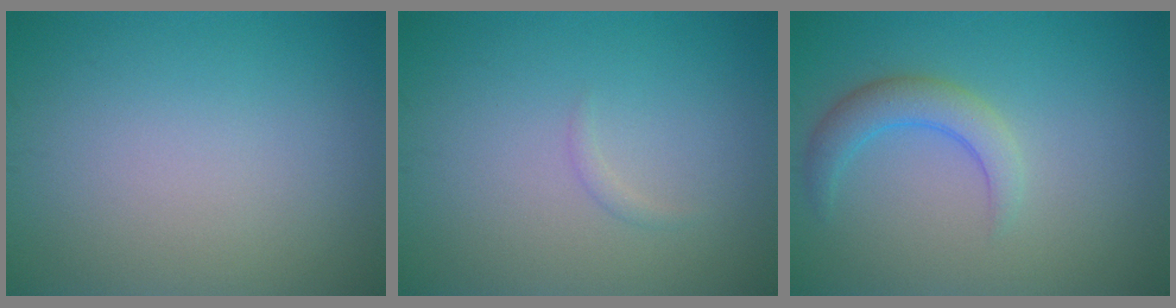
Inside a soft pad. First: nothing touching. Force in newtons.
{"total": 0.6, "press": 0.6, "slide": 0.0}
{"total": 2.9, "press": 2.9, "slide": 0.2}